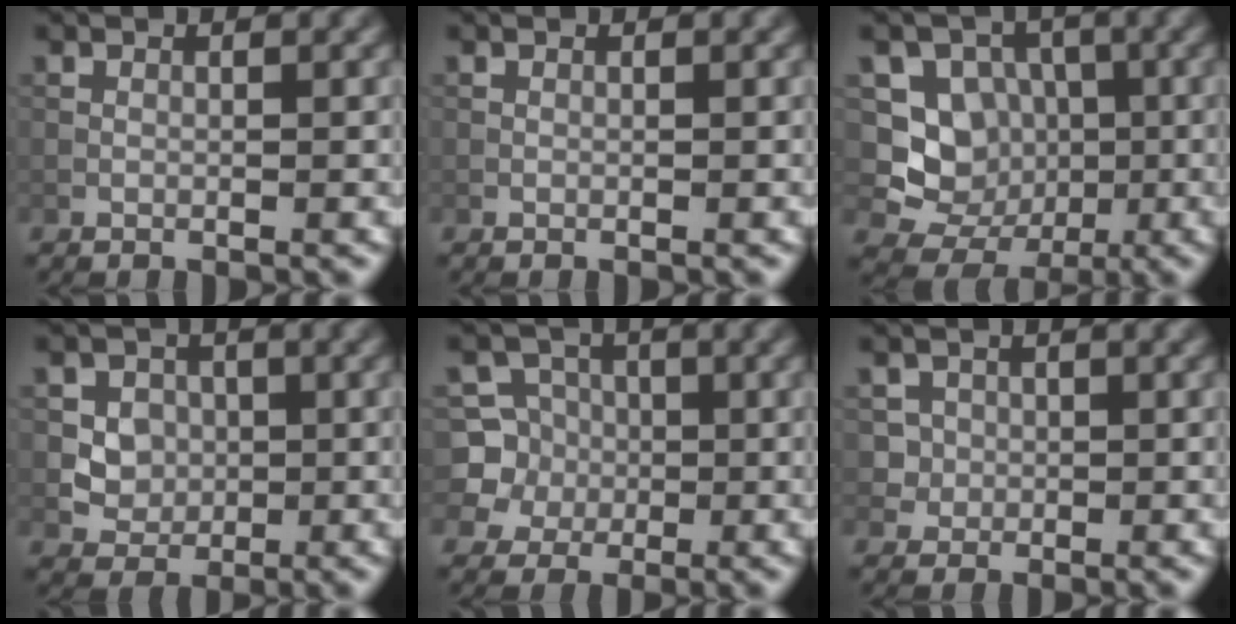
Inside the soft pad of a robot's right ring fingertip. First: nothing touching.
{"total": 0.0}
{"total": 6.1, "force": [-0.4, 5.6, 2.4], "torque": [-0.024, -0.010, -0.020]}
{"total": 3.4, "force": [0.5, 3.1, 1.3], "torque": [-0.023, -0.004, 0.018]}
{"total": 6.1, "force": [-0.1, 6.0, 1.1], "torque": [-0.016, 0.019, -0.006]}
{"total": 2.5, "force": [0.2, 2.4, 0.4], "torque": [-0.002, -0.002, 0.017]}